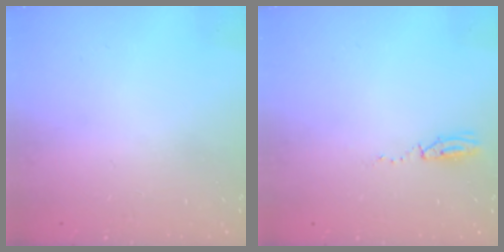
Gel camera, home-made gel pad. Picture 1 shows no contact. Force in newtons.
{"total": 3.5, "press": 2.8, "slide": 2.1}